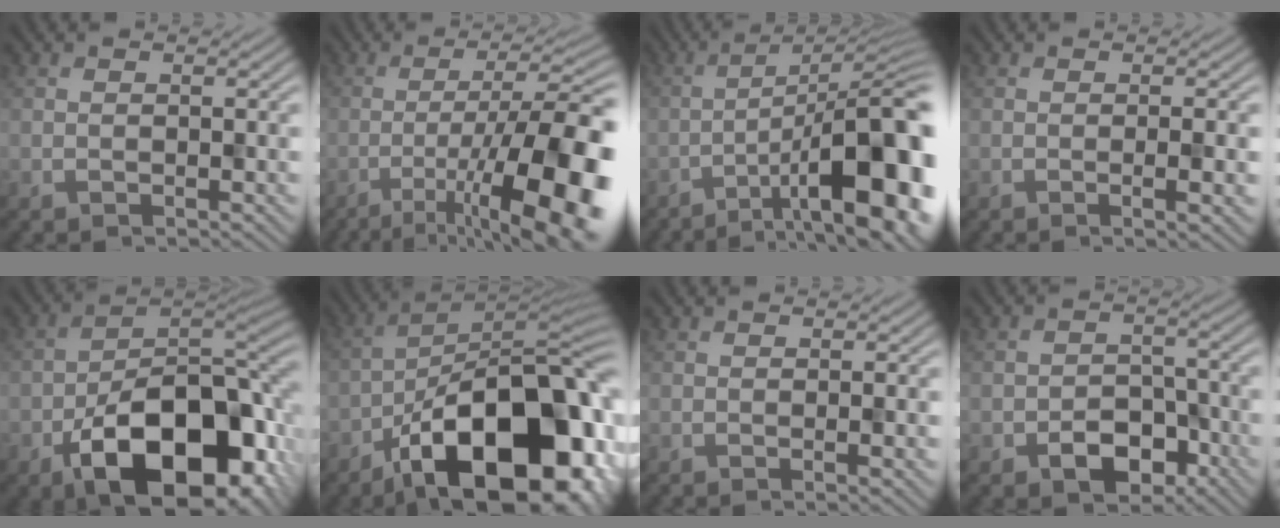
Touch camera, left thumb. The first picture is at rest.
{"total": 16.7, "force": [-6.9, 4.6, 14.6], "torque": [-0.211, 0.002, -0.104]}
{"total": 15.8, "force": [-6.4, 4.6, 13.7], "torque": [-0.171, 0.014, -0.093]}
{"total": 2.6, "force": [-0.7, 0.3, 2.5], "torque": [-0.043, 0.006, -0.015]}
{"total": 18.3, "force": [-8.1, 10.0, 13.0], "torque": [-0.169, -0.030, -0.136]}
{"total": 19.8, "force": [-9.6, 9.1, 14.7], "torque": [-0.202, -0.008, -0.156]}
{"total": 0.9, "force": [-0.1, 0.0, 0.9], "torque": [-0.016, 0.002, -0.001]}
{"total": 5.9, "force": [-3.0, 3.9, 3.4], "torque": [-0.052, -0.005, -0.055]}